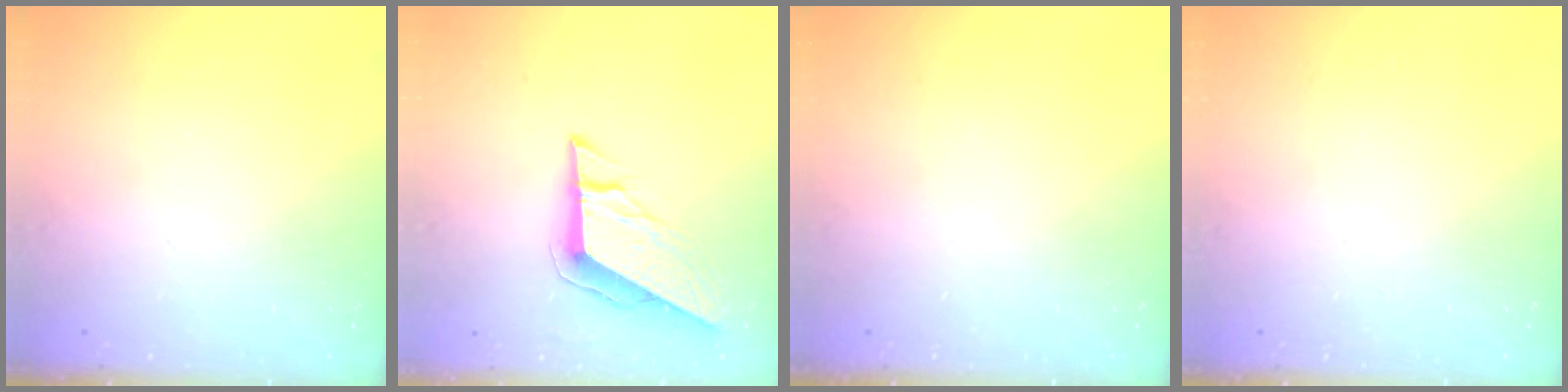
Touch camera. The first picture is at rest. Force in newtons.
{"total": 9.1, "press": 9.1, "slide": 0.3}
{"total": 0.0}
{"total": 0.0}